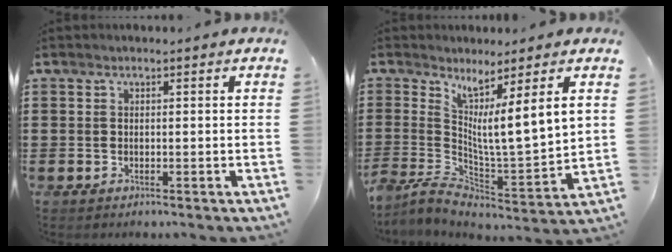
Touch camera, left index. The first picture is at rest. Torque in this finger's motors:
{"motor_torque": [2.14, 0.00, 0.52, 0.21]}